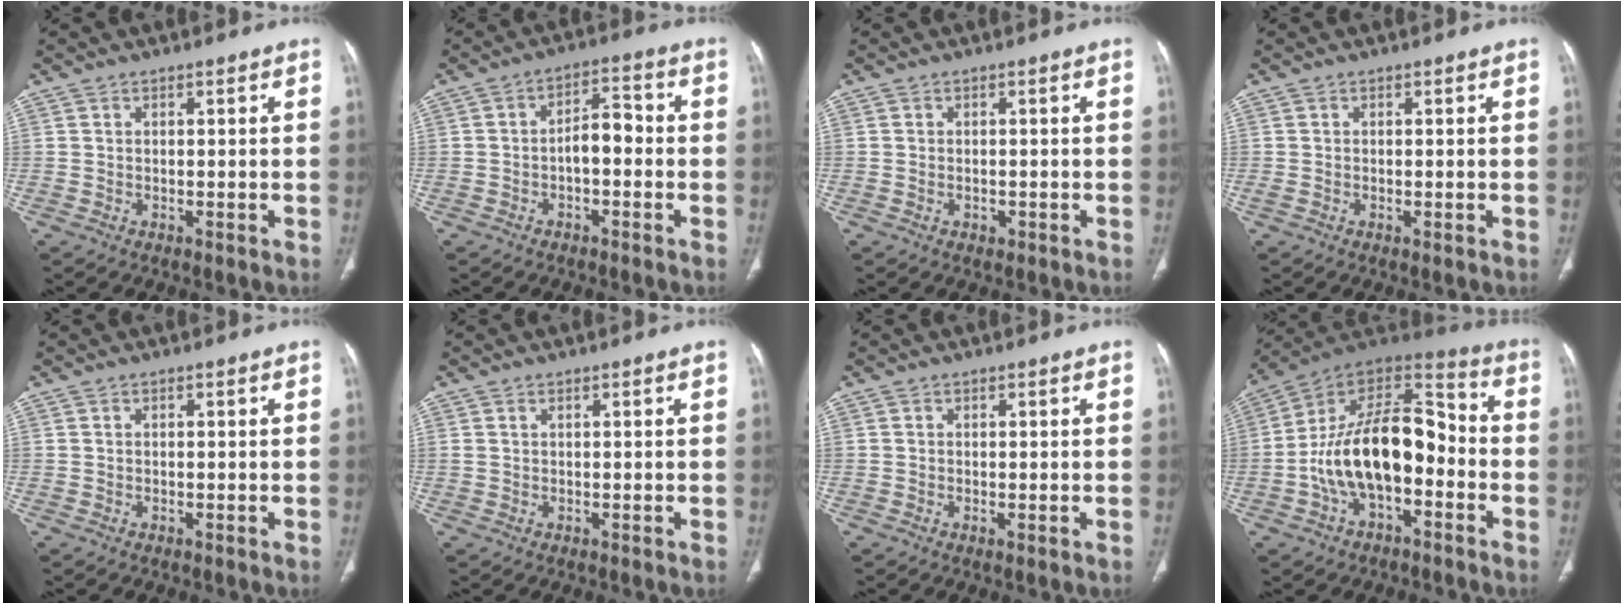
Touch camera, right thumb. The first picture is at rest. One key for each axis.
{"total": 5.7, "fx": -1.2, "fy": 3.0, "fz": 4.7, "tx": -0.062, "ty": 0.030, "tz": -0.026}
{"total": 1.1, "fx": -0.3, "fy": 0.8, "fz": 0.7, "tx": -0.011, "ty": 0.004, "tz": -0.001}
{"total": 0.9, "fx": -0.2, "fy": 0.4, "fz": 0.7, "tx": -0.020, "ty": -0.004, "tz": -0.004}
{"total": 0.0}
{"total": 0.8, "fx": 0.3, "fy": 0.4, "fz": 0.5, "tx": -0.015, "ty": 0.010, "tz": 0.011}
{"total": 0.6, "fx": -0.1, "fy": 0.2, "fz": 0.6, "tx": -0.016, "ty": -0.004, "tz": -0.002}
{"total": 19.9, "fx": -4.1, "fy": 10.8, "fz": 16.2, "tx": -0.259, "ty": 0.064, "tz": -0.073}